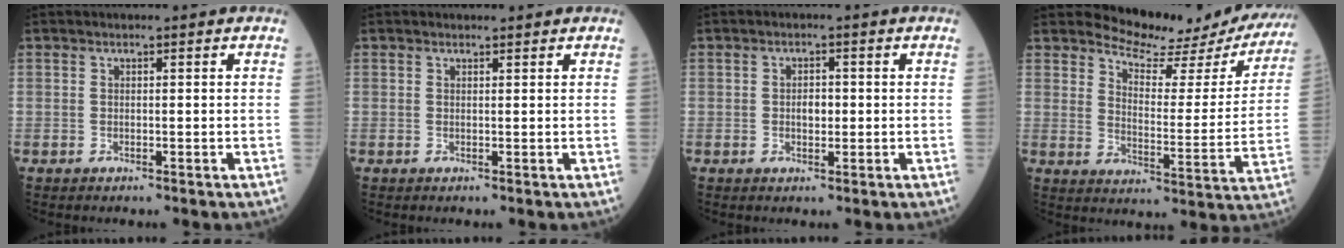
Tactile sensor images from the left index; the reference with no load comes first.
{"total": 0.5, "force": [0.5, 0.2, 0.0], "torque": [-0.008, -0.003, 0.006]}
{"total": 2.3, "force": [-0.1, 1.3, 1.9], "torque": [-0.031, 0.003, -0.002]}
{"total": 16.6, "force": [15.9, 3.4, 3.4], "torque": [-0.039, -0.069, 0.183]}